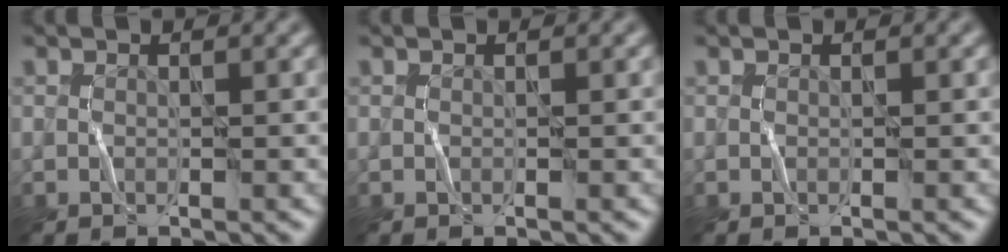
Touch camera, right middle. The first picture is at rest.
{"total": 0.0}
{"total": 0.0}